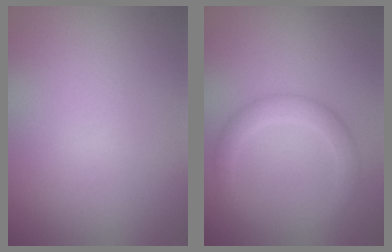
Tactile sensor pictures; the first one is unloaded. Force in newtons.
{"total": 2.4, "press": 2.4, "slide": 0.2}